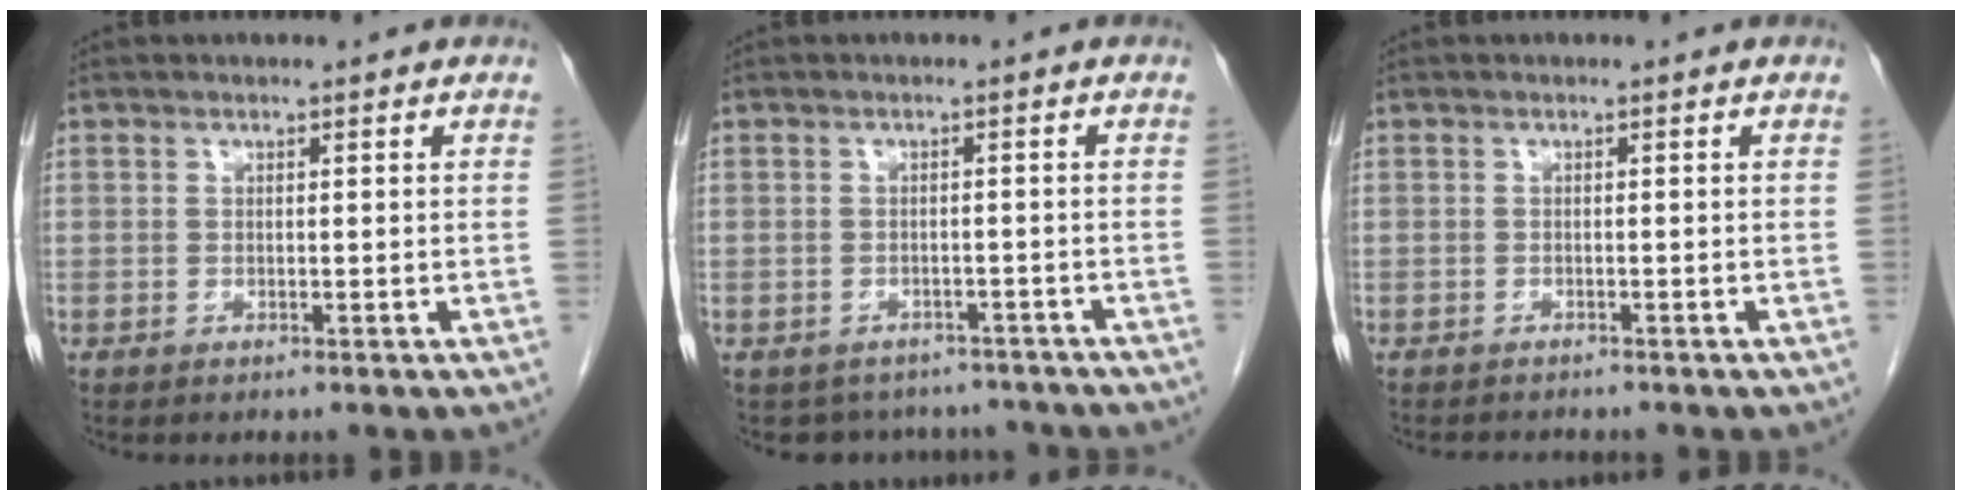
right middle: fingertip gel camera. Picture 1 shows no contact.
{"total": 7.5, "force": [-6.5, 3.7, 0.7], "torque": [-0.002, 0.015, -0.068]}
{"total": 1.9, "force": [-1.9, 0.4, 0.3], "torque": [-0.006, -0.005, -0.025]}